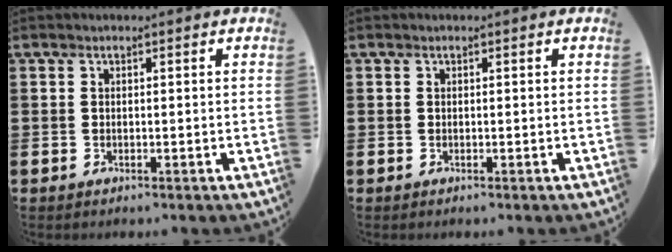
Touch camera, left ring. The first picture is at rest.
{"total": 0.0}